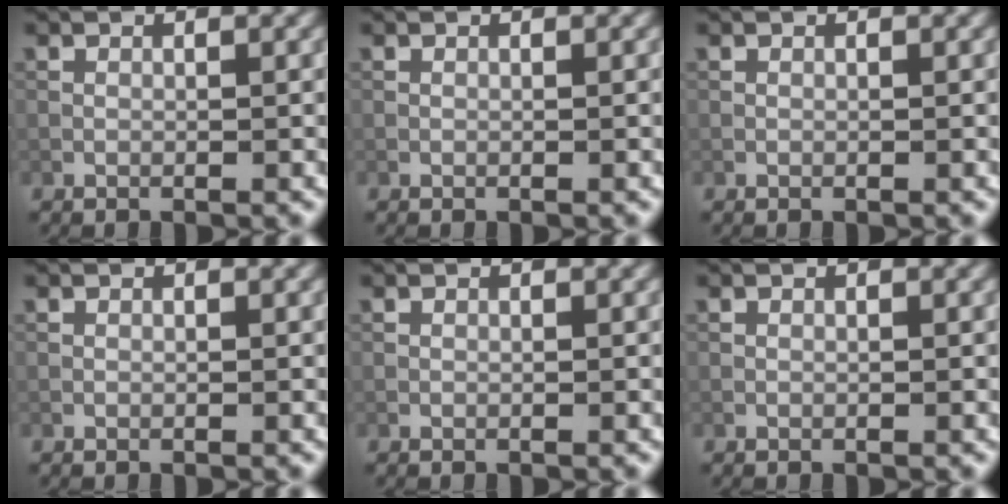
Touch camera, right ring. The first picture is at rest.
{"total": 0.0}
{"total": 0.0}
{"total": 0.0}
{"total": 0.0}
{"total": 0.0}